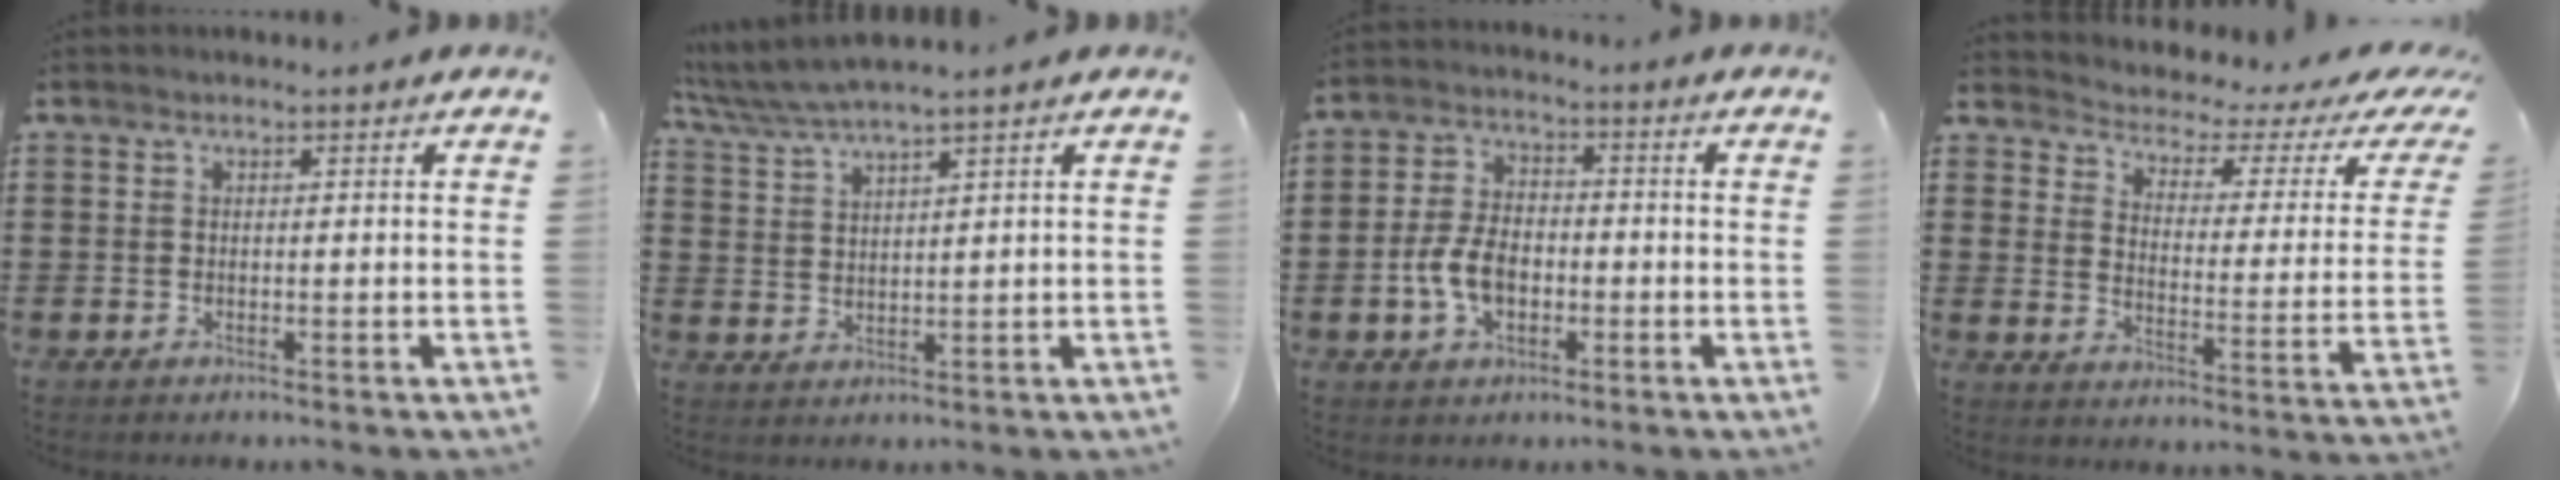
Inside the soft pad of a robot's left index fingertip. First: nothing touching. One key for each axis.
{"total": 4.0, "fx": 3.5, "fy": -0.2, "fz": 1.9, "tx": -0.049, "ty": -0.013, "tz": 0.062}
{"total": 6.9, "fx": -1.9, "fy": 4.2, "fz": 5.1, "tx": -0.124, "ty": 0.001, "tz": -0.041}
{"total": 2.5, "fx": 1.9, "fy": 1.0, "fz": 1.4, "tx": -0.043, "ty": -0.023, "tz": 0.023}